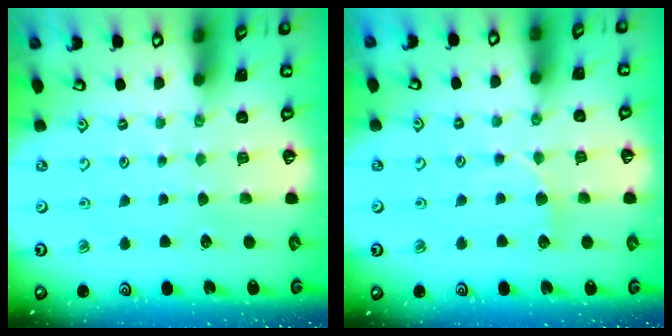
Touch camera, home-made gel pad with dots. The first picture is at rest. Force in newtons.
{"total": 5.2, "press": 5.1, "slide": 0.6}